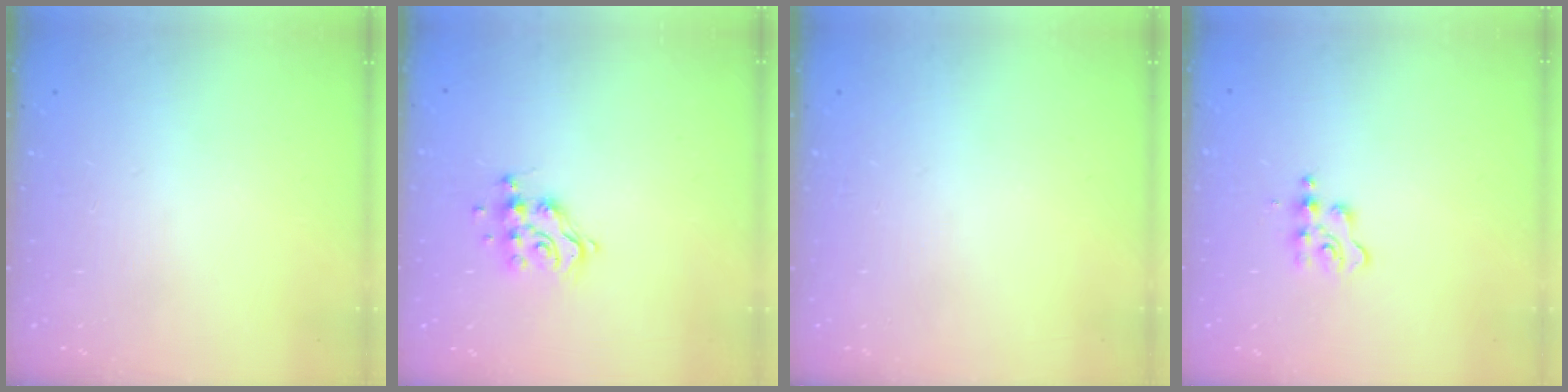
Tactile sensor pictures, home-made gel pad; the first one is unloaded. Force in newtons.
{"total": 10.5, "press": 10.5, "slide": 0.9}
{"total": 0.0}
{"total": 3.2, "press": 3.2, "slide": 0.5}